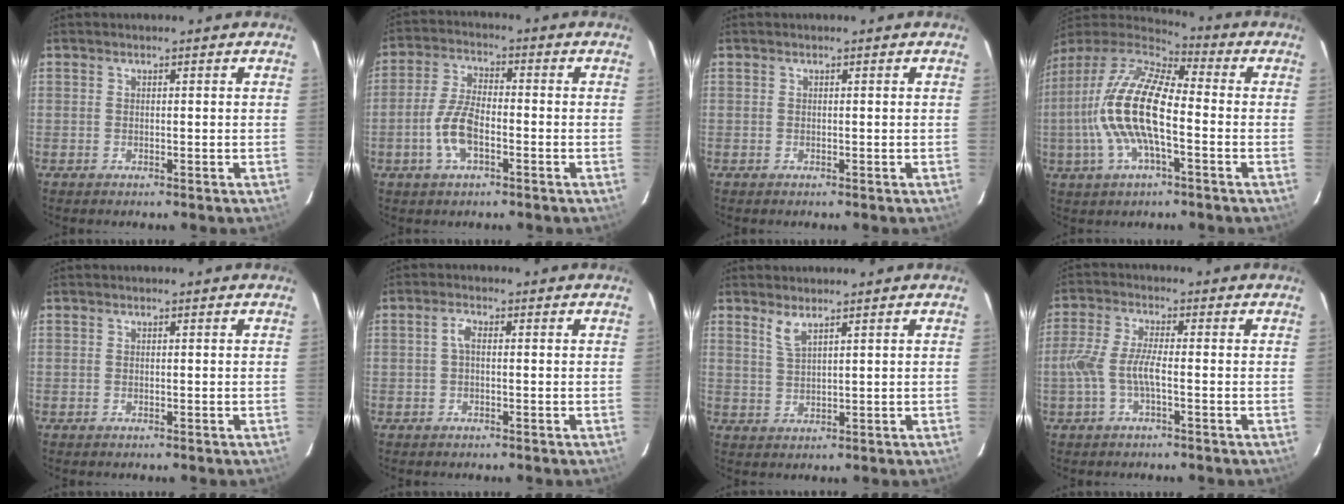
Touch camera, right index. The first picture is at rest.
{"total": 7.7, "force": [-2.8, 3.1, 6.5], "torque": [-0.139, 0.005, -0.055]}
{"total": 0.0}
{"total": 17.7, "force": [-2.5, 6.0, 16.5], "torque": [-0.322, 0.002, -0.057]}
{"total": 0.0}
{"total": 1.8, "force": [-0.1, 0.8, 1.6], "torque": [-0.035, 0.008, -0.003]}
{"total": 2.8, "force": [2.0, 0.3, 1.8], "torque": [-0.039, -0.002, 0.041]}
{"total": 6.3, "force": [-1.7, 1.1, 6.0], "torque": [-0.132, 0.002, -0.031]}